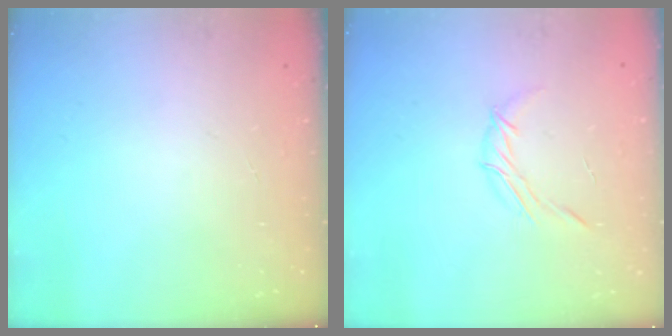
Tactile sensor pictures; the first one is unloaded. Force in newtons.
{"total": 4.8, "press": 4.7, "slide": 1.0}